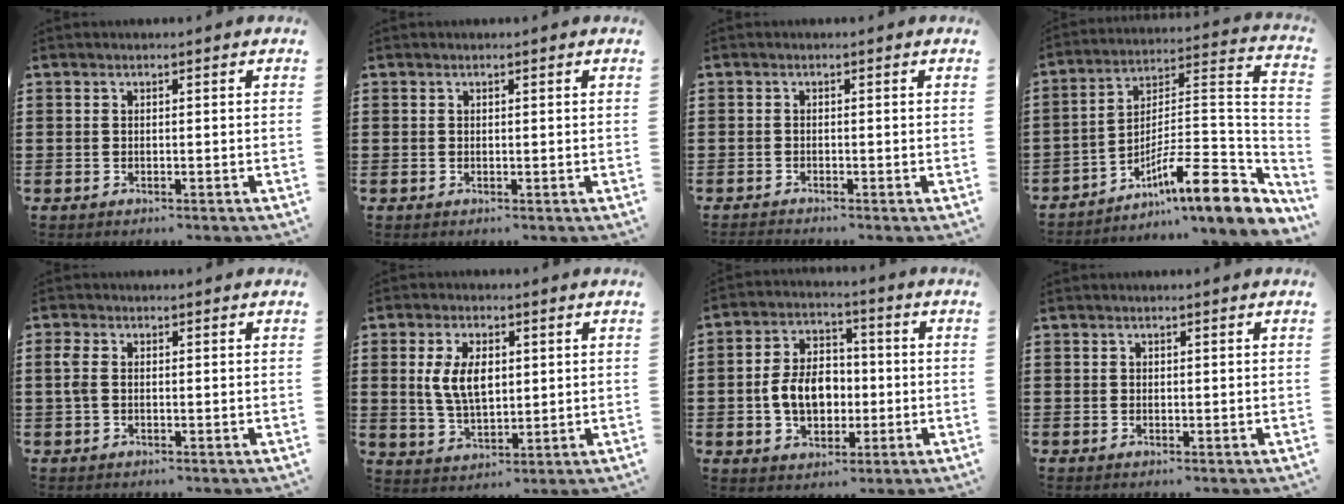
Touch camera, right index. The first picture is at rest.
{"total": 0.0}
{"total": 0.8, "force": [-0.8, 0.0, -0.2], "torque": [0.001, 0.003, -0.018]}
{"total": 11.7, "force": [-7.2, 2.5, 8.9], "torque": [-0.129, -0.005, -0.135]}
{"total": 2.3, "force": [0.0, 1.4, 1.9], "torque": [-0.054, 0.000, -0.007]}
{"total": 6.9, "force": [1.2, 3.8, 5.7], "torque": [-0.117, 0.007, 0.017]}
{"total": 7.7, "force": [-1.1, 5.5, 5.3], "torque": [-0.116, 0.004, -0.027]}
{"total": 0.0}